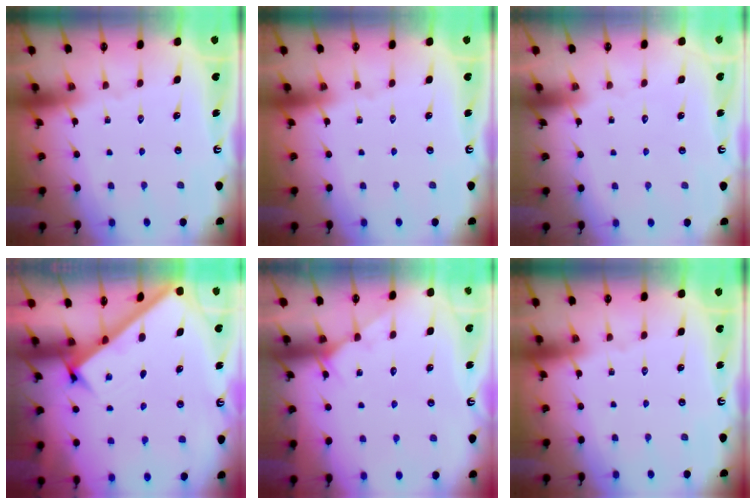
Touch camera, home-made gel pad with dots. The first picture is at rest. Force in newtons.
{"total": 0.0}
{"total": 1.6, "press": 1.6, "slide": 0.0}
{"total": 2.5, "press": 2.5, "slide": 0.3}
{"total": 4.7, "press": 4.7, "slide": 0.4}
{"total": 0.0}